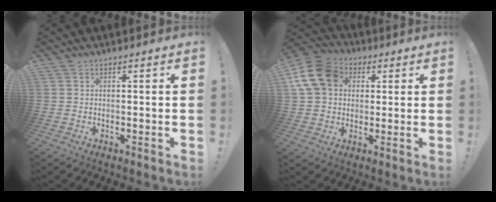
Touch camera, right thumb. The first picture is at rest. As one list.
[{"total": 14.8, "force": [3.8, 11.7, 8.2], "torque": [-0.143, 0.005, 0.082]}]